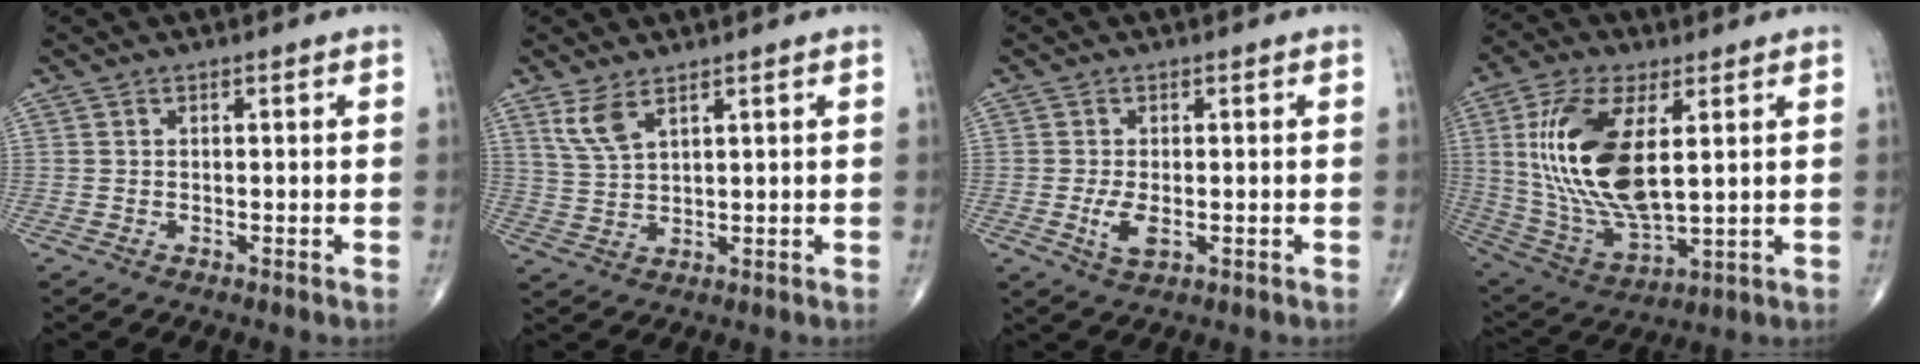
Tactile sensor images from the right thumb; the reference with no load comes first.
{"total": 4.9, "force": [3.1, 1.8, 3.4], "torque": [-0.076, -0.012, 0.072]}
{"total": 3.8, "force": [-0.7, 1.8, 3.3], "torque": [-0.068, -0.008, -0.010]}
{"total": 19.8, "force": [3.8, 8.9, 17.3], "torque": [-0.350, -0.022, 0.080]}